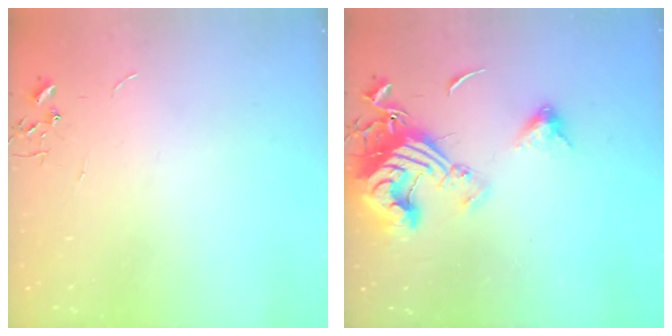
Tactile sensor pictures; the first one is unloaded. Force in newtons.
{"total": 17.6, "press": 17.5, "slide": 2.0}